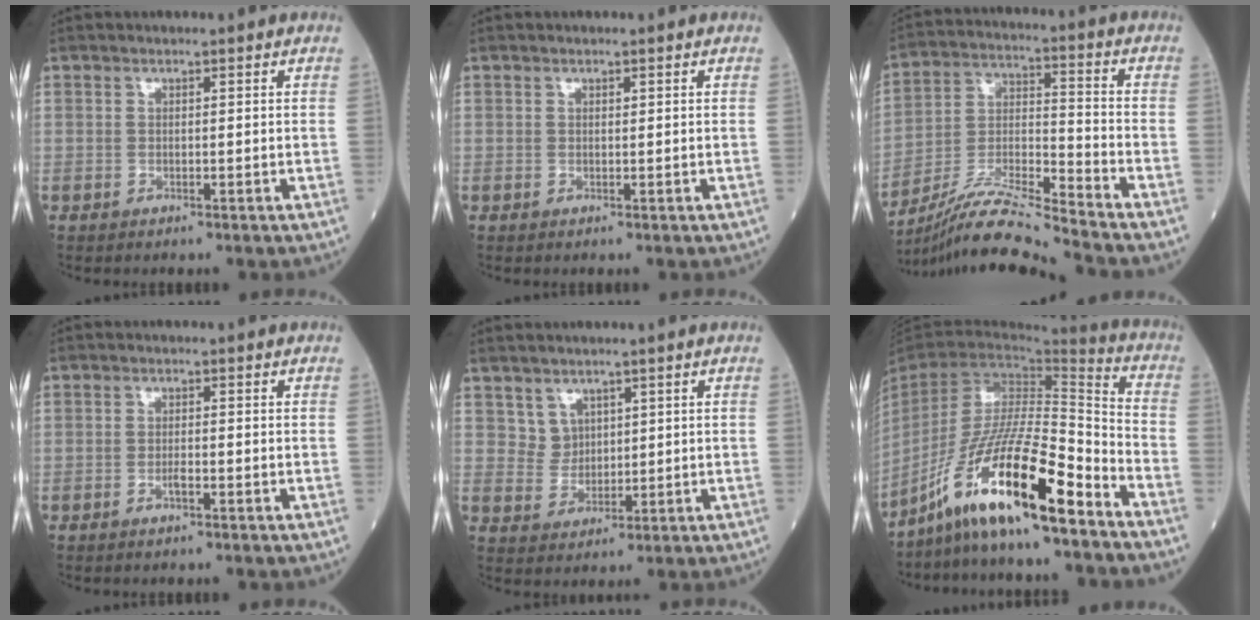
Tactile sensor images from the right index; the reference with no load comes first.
{"total": 0.0}
{"total": 12.1, "force": [-11.2, -2.3, 3.9], "torque": [-0.079, -0.002, -0.212]}
{"total": 1.4, "force": [-0.9, 0.2, 1.0], "torque": [-0.018, 0.000, -0.016]}
{"total": 3.2, "force": [1.7, 2.7, 0.3], "torque": [-0.007, 0.006, 0.038]}
{"total": 17.9, "force": [-12.4, 1.1, 12.8], "torque": [-0.253, -0.016, -0.230]}